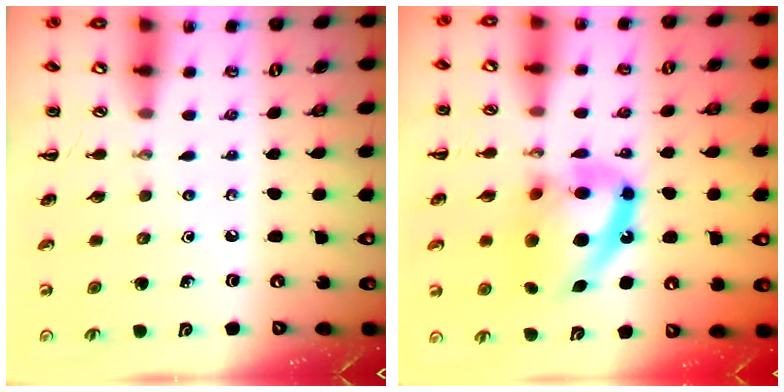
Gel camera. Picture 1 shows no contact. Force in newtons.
{"total": 15.6, "press": 15.1, "slide": 4.2}